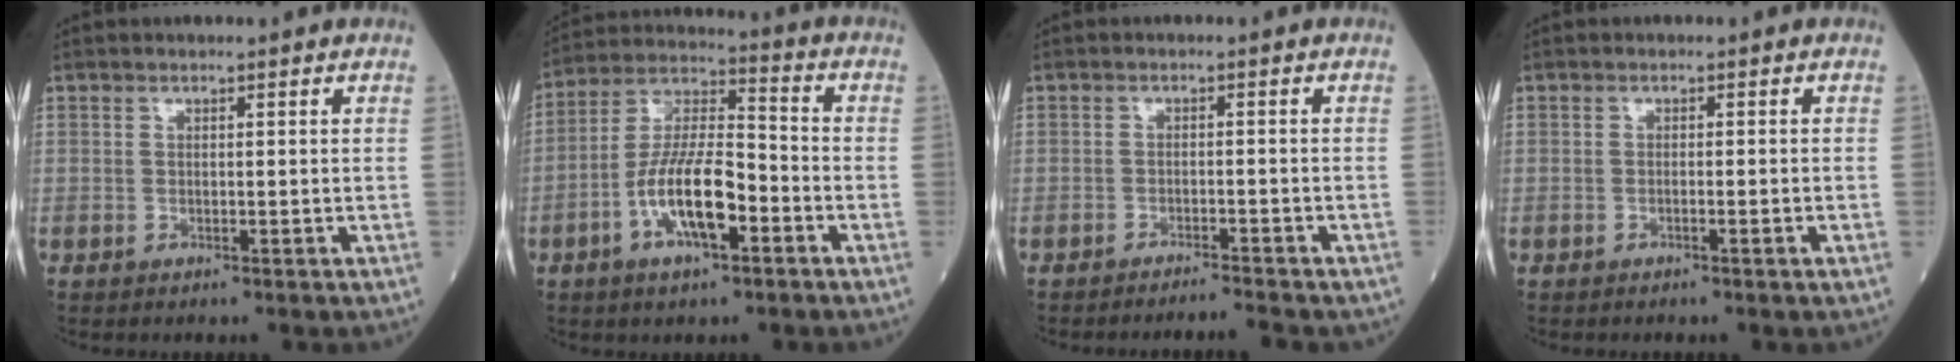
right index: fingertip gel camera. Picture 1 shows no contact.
{"total": 12.2, "force": [-4.5, 3.7, 10.8], "torque": [-0.214, 0.008, -0.085]}
{"total": 3.4, "force": [-3.3, -0.5, 0.5], "torque": [-0.007, -0.010, -0.046]}
{"total": 0.9, "force": [-0.5, -0.2, 0.7], "torque": [-0.015, 0.001, -0.006]}